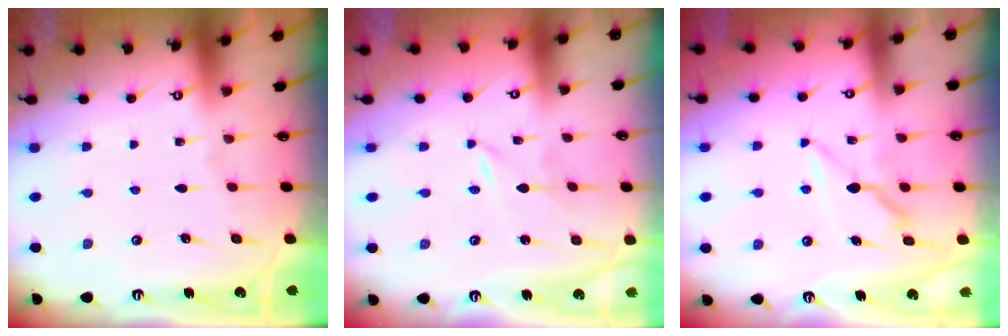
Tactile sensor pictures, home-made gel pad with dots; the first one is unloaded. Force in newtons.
{"total": 0.0}
{"total": 7.1, "press": 7.1, "slide": 0.3}